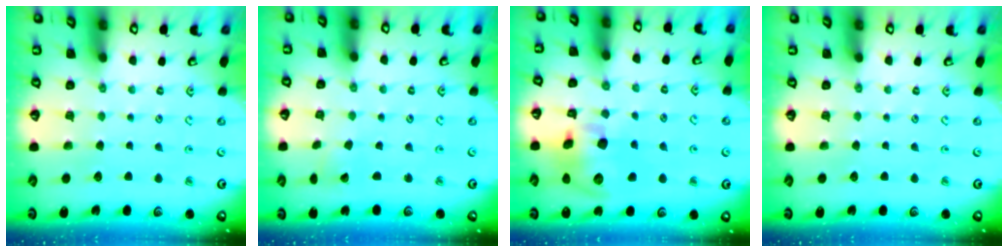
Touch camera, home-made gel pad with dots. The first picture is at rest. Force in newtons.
{"total": 1.6, "press": 1.6, "slide": 0.1}
{"total": 12.9, "press": 12.7, "slide": 2.0}
{"total": 0.0}